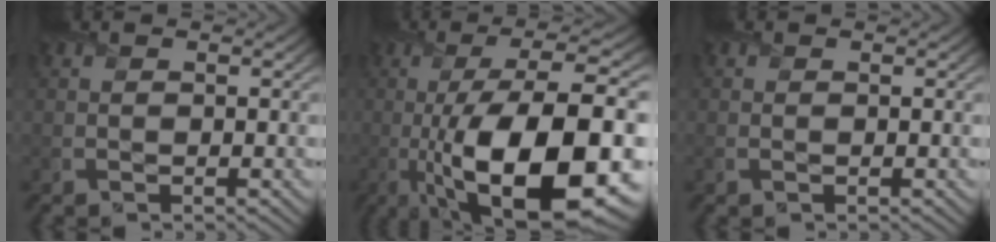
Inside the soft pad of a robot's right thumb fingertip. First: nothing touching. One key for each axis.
{"total": 18.8, "fx": -5.9, "fy": 5.9, "fz": 16.8, "tx": -0.280, "ty": 0.004, "tz": -0.095}
{"total": 0.0}